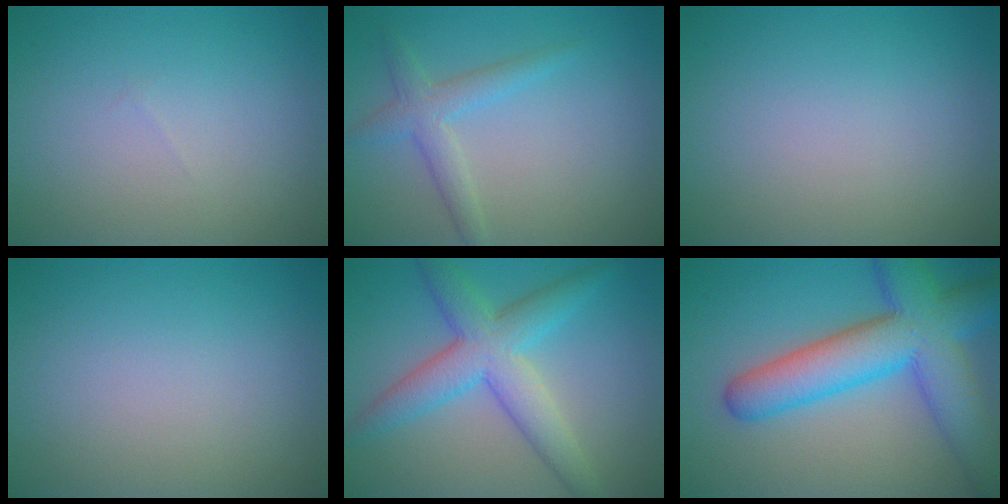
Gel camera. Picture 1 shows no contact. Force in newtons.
{"total": 2.6, "press": 2.6, "slide": 0.1}
{"total": 0.0}
{"total": 0.0}
{"total": 6.0, "press": 6.0, "slide": 0.1}
{"total": 10.1, "press": 10.0, "slide": 0.5}